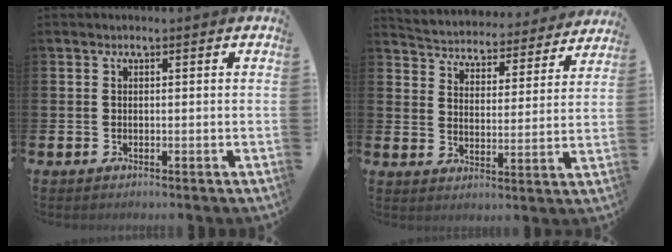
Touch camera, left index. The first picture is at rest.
{"total": 4.6, "force": [4.5, 1.0, 0.2], "torque": [-0.022, -0.047, 0.069]}